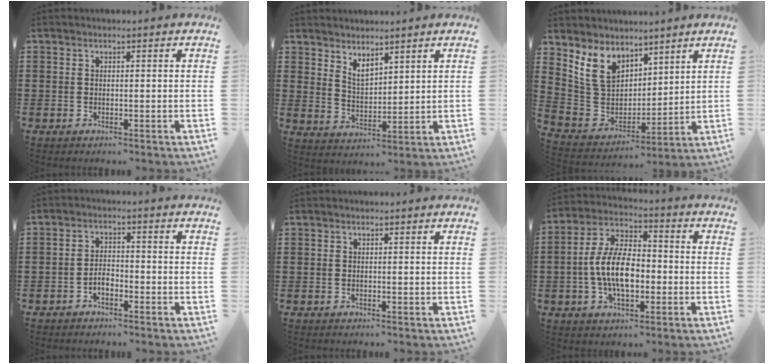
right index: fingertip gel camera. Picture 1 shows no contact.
{"total": 3.7, "force": [3.2, 1.6, 1.1], "torque": [-0.032, -0.001, 0.059]}
{"total": 9.4, "force": [5.9, 6.6, 3.2], "torque": [-0.111, -0.014, 0.117]}
{"total": 2.6, "force": [-1.5, 1.4, 1.6], "torque": [-0.039, 0.005, -0.033]}
{"total": 0.0}
{"total": 9.7, "force": [-1.7, 5.0, 8.2], "torque": [-0.184, 0.003, -0.038]}